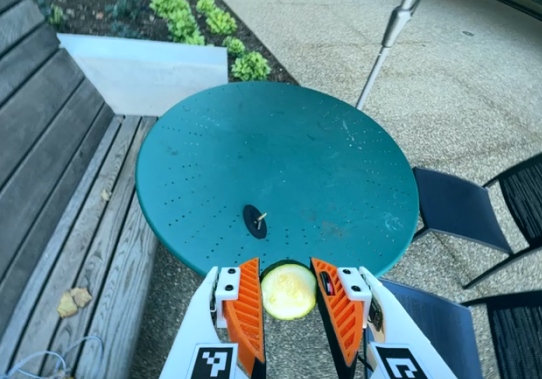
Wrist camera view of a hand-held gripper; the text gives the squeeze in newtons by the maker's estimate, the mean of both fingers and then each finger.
{"total": 12.1, "left": 12.6, "right": 11.7}